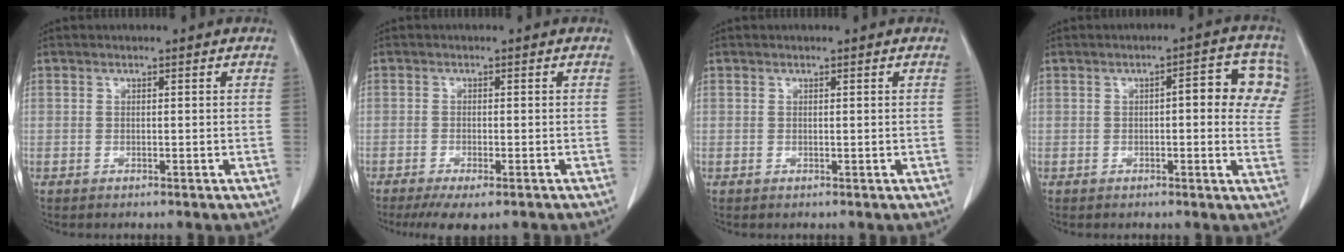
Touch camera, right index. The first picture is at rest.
{"total": 6.9, "force": [-5.3, 1.6, 4.1], "torque": [-0.051, -0.011, -0.079]}
{"total": 0.0}
{"total": 9.3, "force": [2.4, 3.3, 8.4], "torque": [-0.090, 0.025, 0.023]}